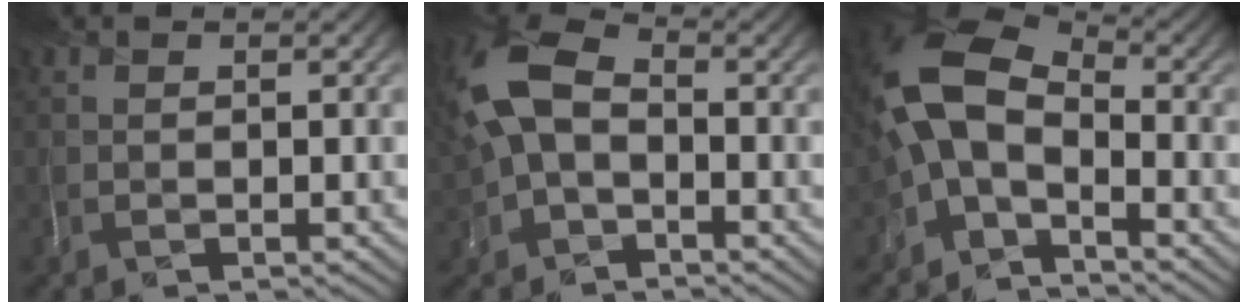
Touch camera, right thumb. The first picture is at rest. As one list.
[{"total": 9.2, "force": [0.6, 6.1, 6.8], "torque": [-0.180, 0.008, 0.003]}, {"total": 10.3, "force": [-1.7, 6.0, 8.3], "torque": [-0.188, 0.007, -0.054]}]